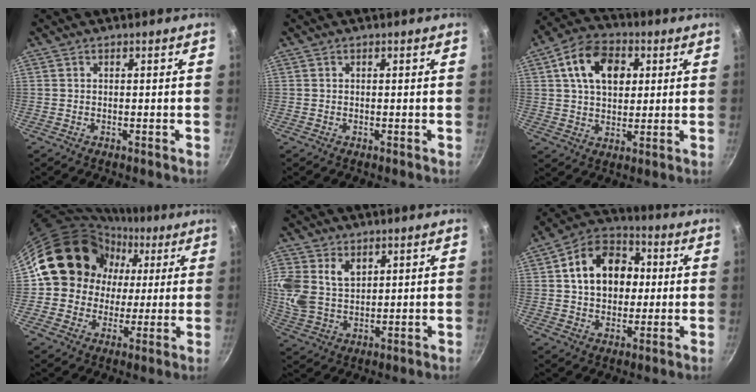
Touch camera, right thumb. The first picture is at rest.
{"total": 0.0}
{"total": 12.9, "force": [3.7, 8.7, 8.8], "torque": [-0.127, 0.006, 0.051]}
{"total": 16.6, "force": [3.4, 14.9, 6.6], "torque": [-0.083, 0.018, 0.052]}
{"total": 13.4, "force": [4.7, 9.9, 7.8], "torque": [-0.182, 0.000, 0.101]}
{"total": 15.2, "force": [2.2, 11.4, 9.8], "torque": [-0.125, 0.022, 0.024]}